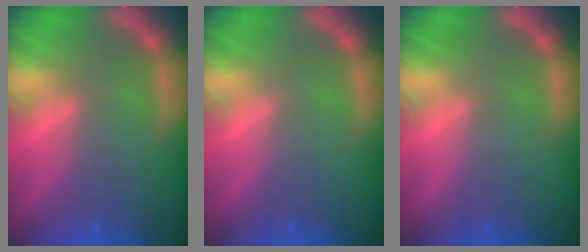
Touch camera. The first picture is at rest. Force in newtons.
{"total": 0.0}
{"total": 0.0}